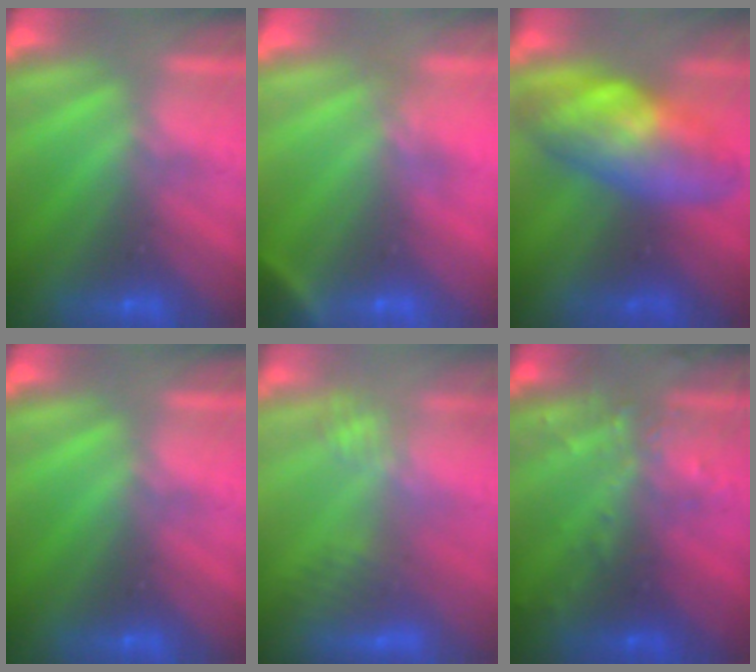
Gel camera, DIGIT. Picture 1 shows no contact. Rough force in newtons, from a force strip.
{"total": 2.9}
{"total": 7.5}
{"total": 0.0}
{"total": 2.9}
{"total": 2.8}